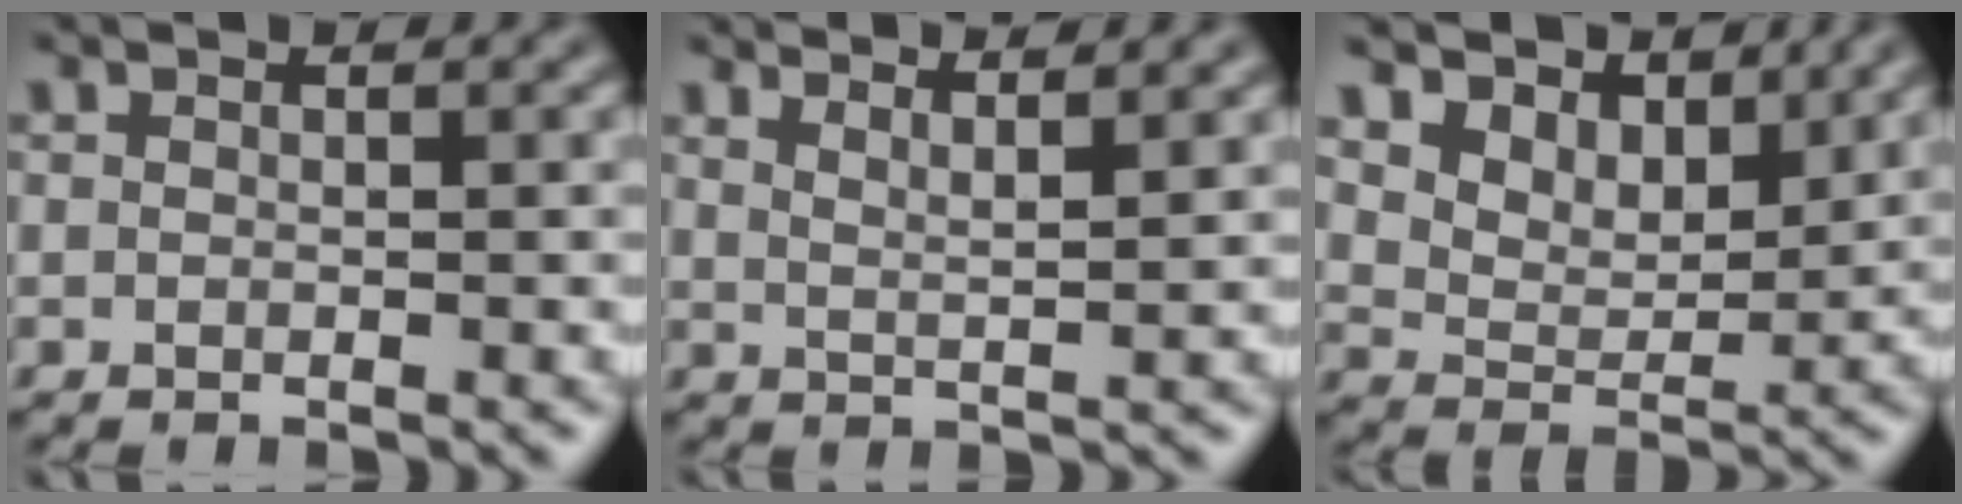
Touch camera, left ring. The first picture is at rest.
{"total": 4.8, "force": [3.9, 1.3, 2.5], "torque": [-0.009, 0.023, 0.031]}
{"total": 6.3, "force": [5.3, 2.8, 2.2], "torque": [-0.060, -0.018, 0.093]}